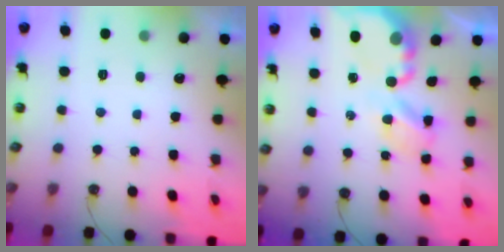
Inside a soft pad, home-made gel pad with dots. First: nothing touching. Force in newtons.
{"total": 5.8, "press": 5.8, "slide": 0.4}